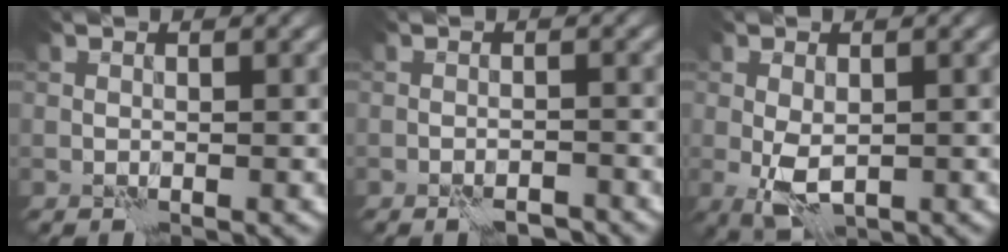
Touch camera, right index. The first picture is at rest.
{"total": 3.0, "force": [-2.6, 0.6, 1.4], "torque": [-0.020, 0.006, -0.037]}
{"total": 3.5, "force": [-0.6, 2.0, 2.8], "torque": [-0.063, -0.008, -0.010]}